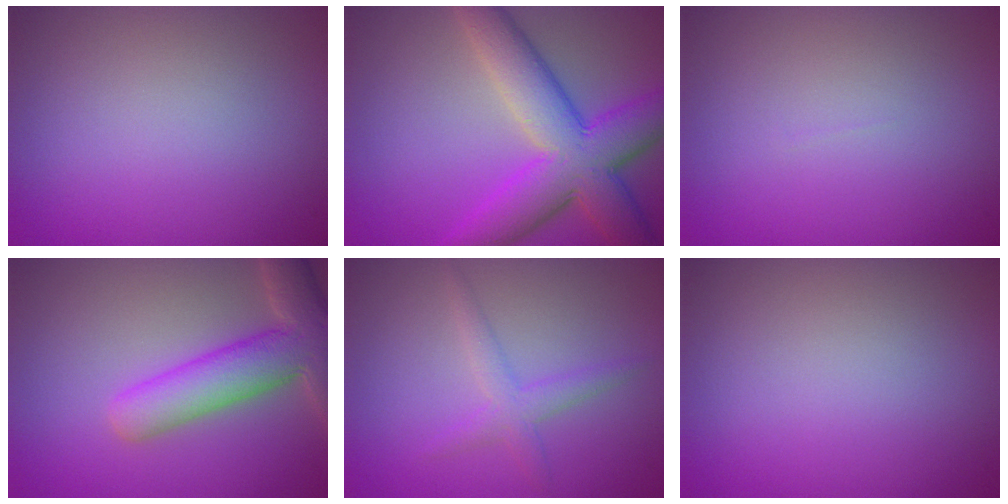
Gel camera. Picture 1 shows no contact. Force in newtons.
{"total": 9.5, "press": 9.5, "slide": 0.2}
{"total": 0.0}
{"total": 7.2, "press": 7.1, "slide": 0.7}
{"total": 2.1, "press": 2.1, "slide": 0.3}
{"total": 0.0}